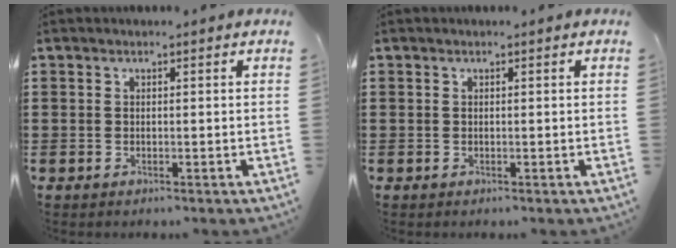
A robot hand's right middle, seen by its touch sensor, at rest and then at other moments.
{"total": 0.0}